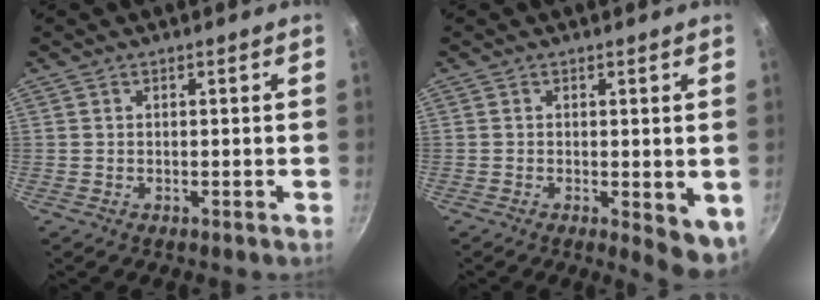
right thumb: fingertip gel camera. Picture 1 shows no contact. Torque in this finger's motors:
{"motor_torque": [-0.20, 0.55, 0.01, -0.03, 0.16]}